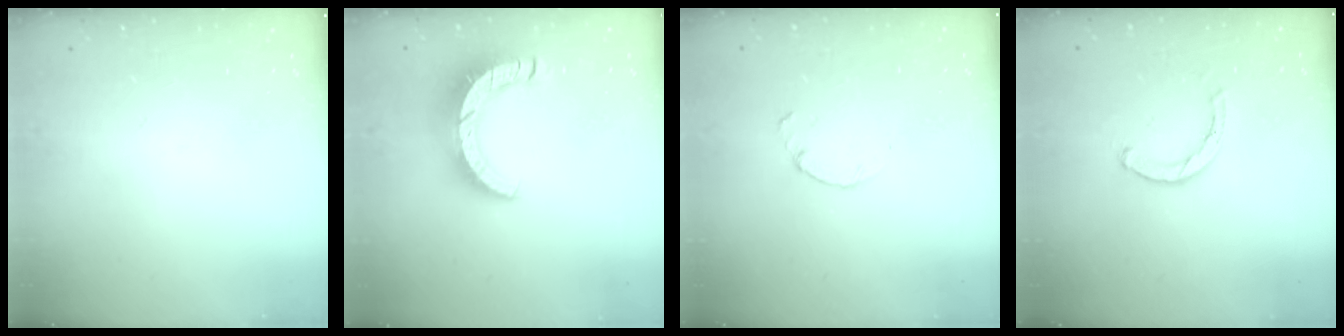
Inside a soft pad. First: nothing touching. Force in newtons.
{"total": 12.2, "press": 12.1, "slide": 1.3}
{"total": 0.9, "press": 0.8, "slide": 0.3}
{"total": 1.6, "press": 1.6, "slide": 0.2}